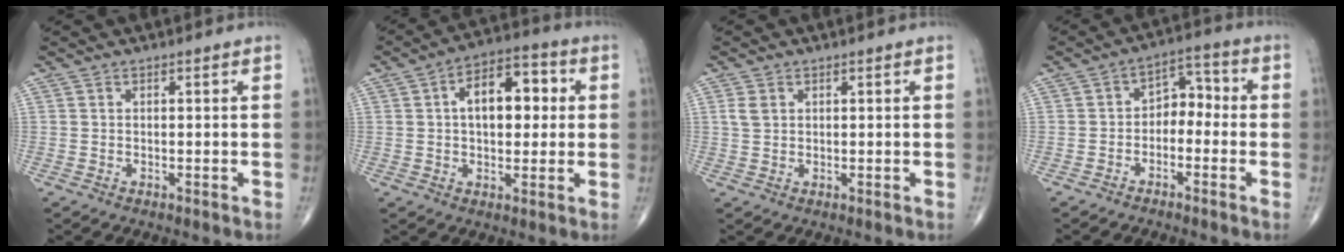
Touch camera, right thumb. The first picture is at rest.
{"total": 12.2, "force": [2.0, 7.0, 9.8], "torque": [-0.121, 0.022, 0.023]}
{"total": 2.2, "force": [0.7, 1.6, 1.3], "torque": [-0.025, 0.003, 0.018]}
{"total": 6.1, "force": [-1.5, 4.2, 4.1], "torque": [-0.037, 0.041, -0.040]}